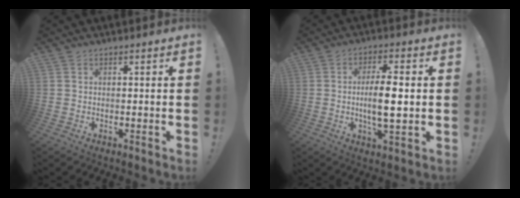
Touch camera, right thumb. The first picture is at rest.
{"total": 10.3, "force": [-0.5, 2.5, 9.9], "torque": [-0.189, -0.005, -0.019]}